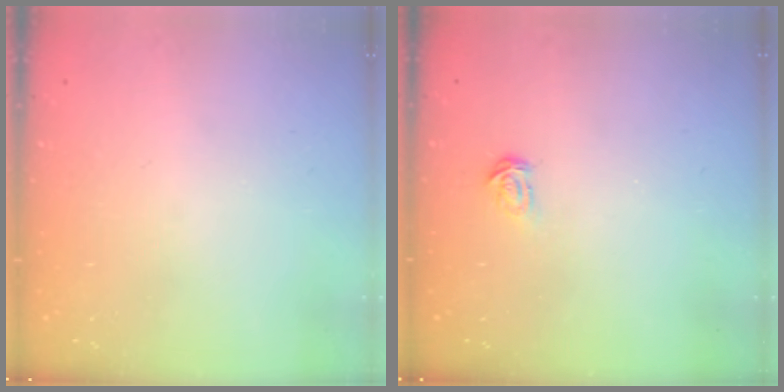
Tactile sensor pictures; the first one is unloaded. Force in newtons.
{"total": 1.6, "press": 1.6, "slide": 0.2}